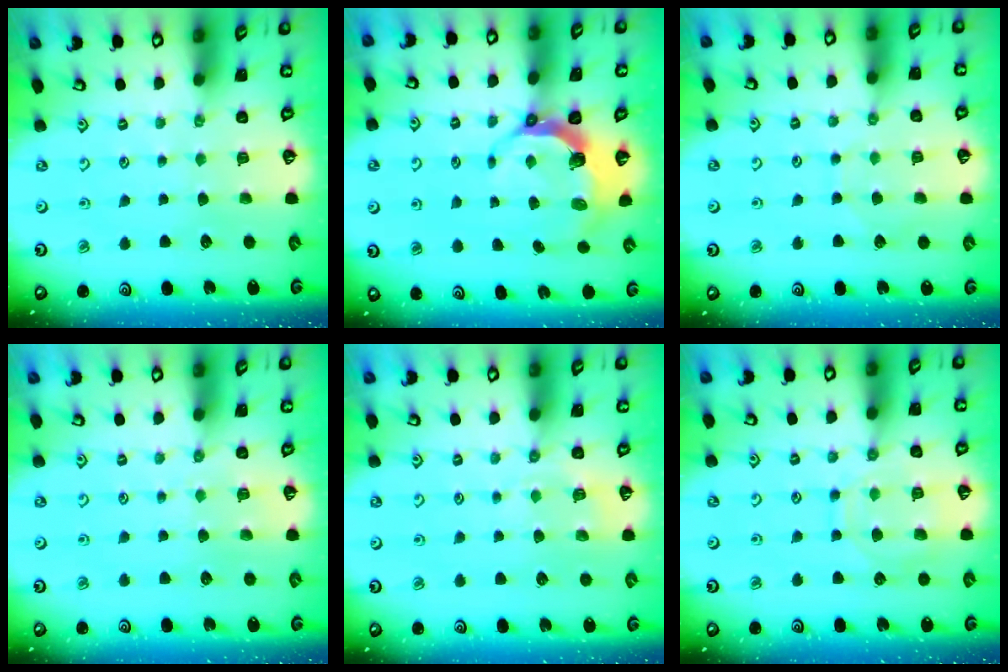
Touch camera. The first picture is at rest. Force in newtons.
{"total": 6.6, "press": 5.1, "slide": 4.2}
{"total": 4.7, "press": 4.6, "slide": 0.6}
{"total": 3.4, "press": 3.3, "slide": 0.5}
{"total": 4.9, "press": 4.8, "slide": 1.1}
{"total": 11.7, "press": 11.7, "slide": 1.1}